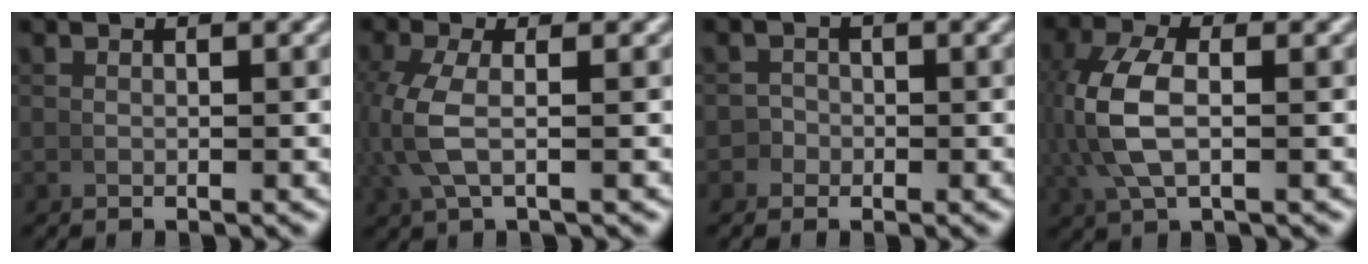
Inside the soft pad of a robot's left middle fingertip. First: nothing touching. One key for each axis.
{"total": 3.3, "fx": 0.4, "fy": 0.9, "fz": 3.1, "tx": -0.084, "ty": -0.001, "tz": 0.015}
{"total": 1.6, "fx": -0.6, "fy": 1.5, "fz": 0.1, "tx": 0.003, "ty": 0.000, "tz": -0.017}
{"total": 5.3, "fx": 0.4, "fy": 2.4, "fz": 4.7, "tx": -0.122, "ty": -0.004, "tz": 0.017}